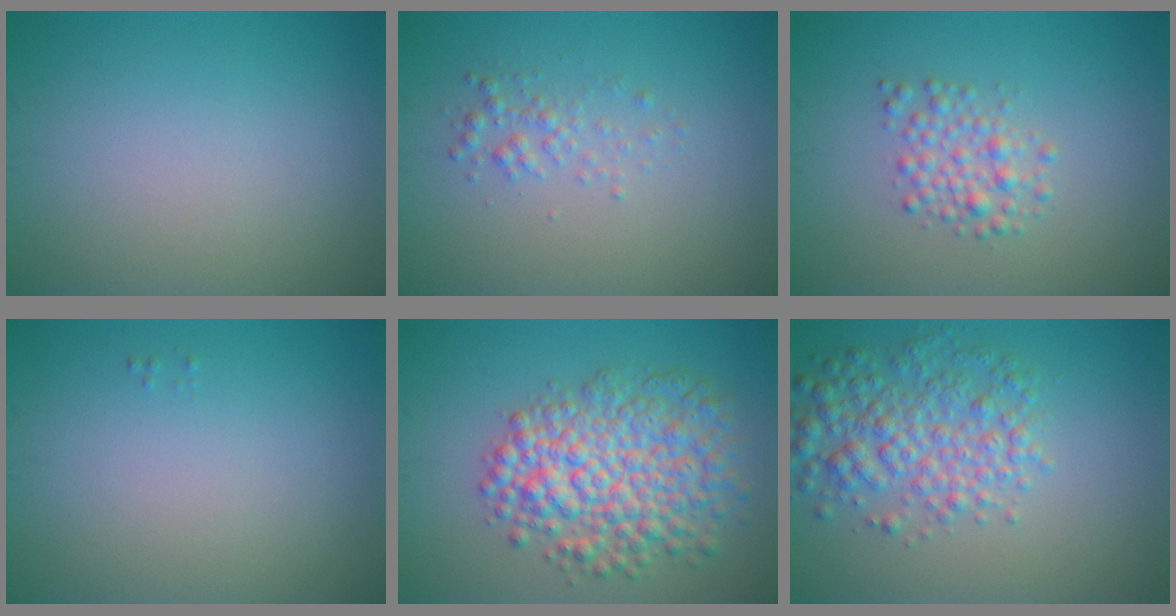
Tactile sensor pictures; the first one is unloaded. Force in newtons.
{"total": 1.5, "press": 1.5, "slide": 0.1}
{"total": 2.5, "press": 2.5, "slide": 0.0}
{"total": 0.0}
{"total": 7.8, "press": 7.8, "slide": 0.2}
{"total": 5.0, "press": 5.0, "slide": 0.0}